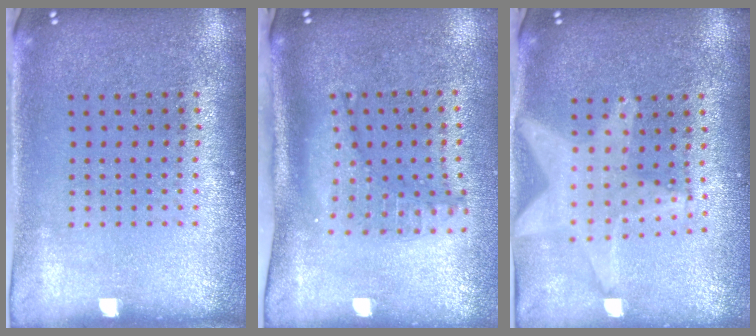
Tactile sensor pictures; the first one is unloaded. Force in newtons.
{"total": 1.4, "press": 1.3, "slide": 0.6}
{"total": 2.1, "press": 1.7, "slide": 1.2}